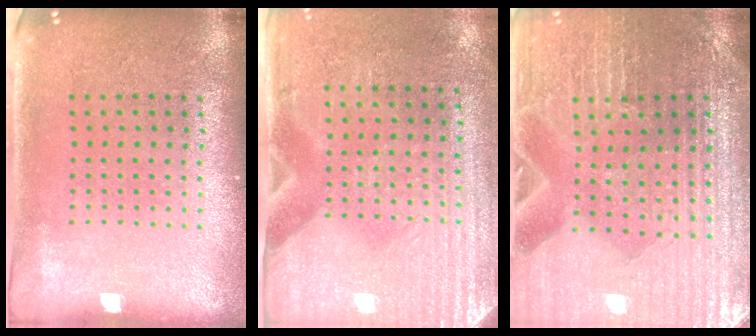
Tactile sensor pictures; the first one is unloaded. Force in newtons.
{"total": 3.0, "press": 2.6, "slide": 1.5}
{"total": 2.9, "press": 2.8, "slide": 0.3}